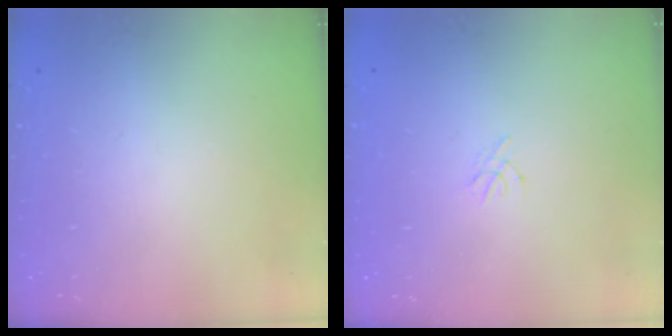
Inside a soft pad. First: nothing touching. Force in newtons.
{"total": 1.3, "press": 1.2, "slide": 0.4}